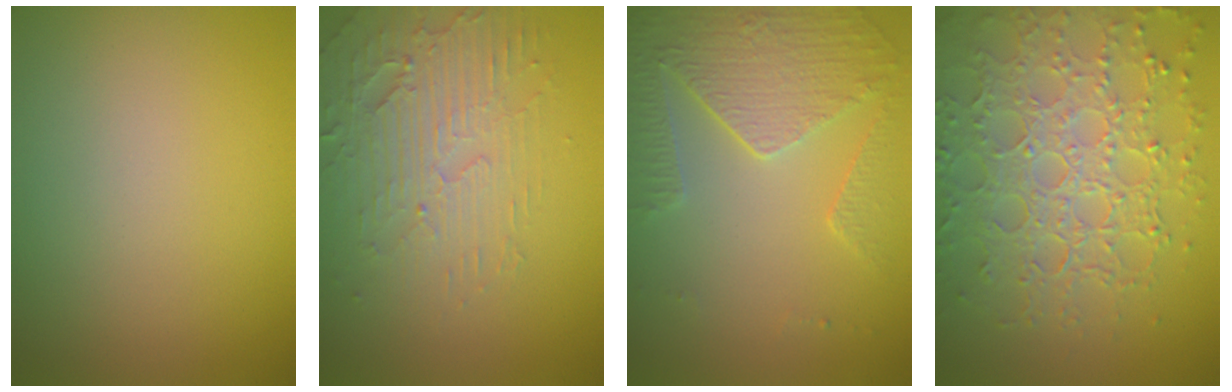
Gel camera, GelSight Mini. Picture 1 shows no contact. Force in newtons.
{"total": 4.1, "press": 3.7, "slide": 1.8}
{"total": 3.8, "press": 3.5, "slide": 1.6}
{"total": 7.7, "press": 5.4, "slide": 5.5}